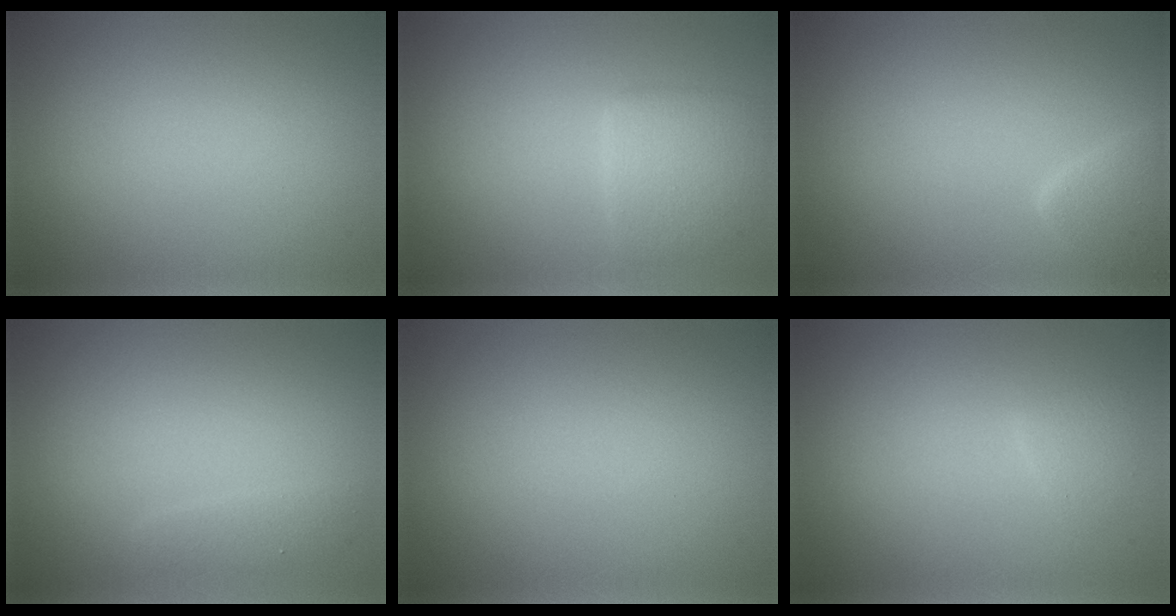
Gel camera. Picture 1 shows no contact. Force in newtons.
{"total": 2.8, "press": 2.8, "slide": 0.1}
{"total": 2.3, "press": 2.3, "slide": 0.2}
{"total": 1.2, "press": 1.2, "slide": 0.1}
{"total": 0.0}
{"total": 1.0, "press": 1.0, "slide": 0.1}